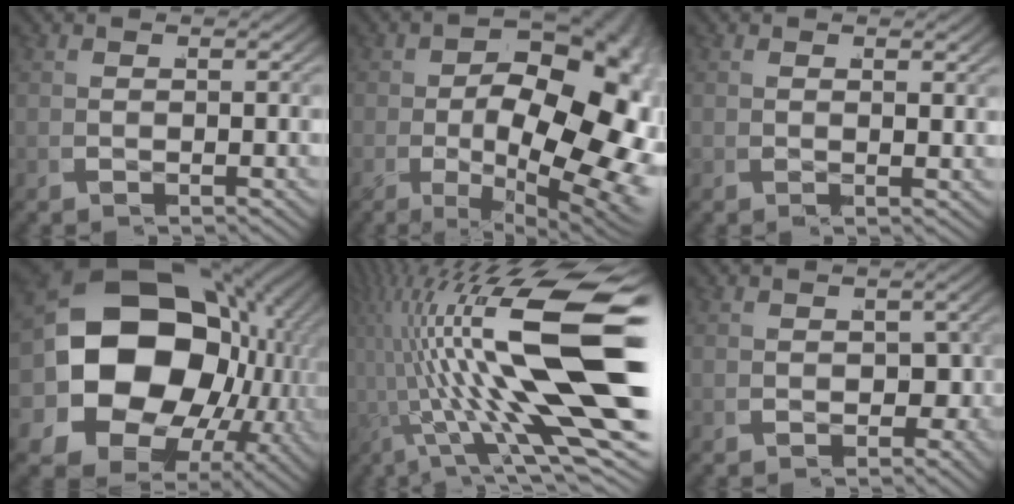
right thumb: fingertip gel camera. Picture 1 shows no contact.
{"total": 17.4, "force": [-1.5, 10.0, 14.2], "torque": [-0.199, -0.058, 0.006]}
{"total": 0.7, "force": [0.5, 0.1, 0.4], "torque": [-0.014, -0.002, 0.009]}
{"total": 24.6, "force": [0.3, 18.1, 16.6], "torque": [-0.327, -0.065, 0.023]}
{"total": 15.7, "force": [1.4, 5.3, 14.7], "torque": [-0.242, -0.011, 0.034]}
{"total": 2.5, "force": [-0.7, 2.0, 1.2], "torque": [-0.021, -0.015, -0.001]}